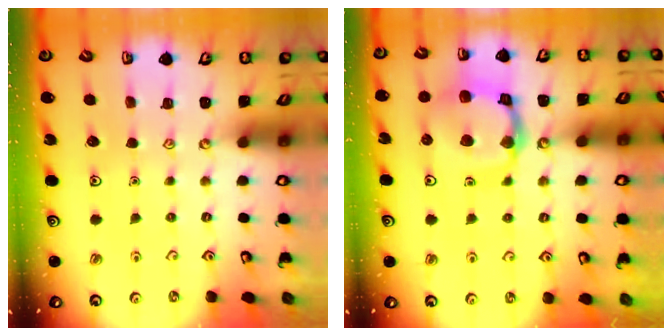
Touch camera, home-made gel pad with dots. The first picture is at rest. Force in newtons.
{"total": 14.1, "press": 14.1, "slide": 1.5}